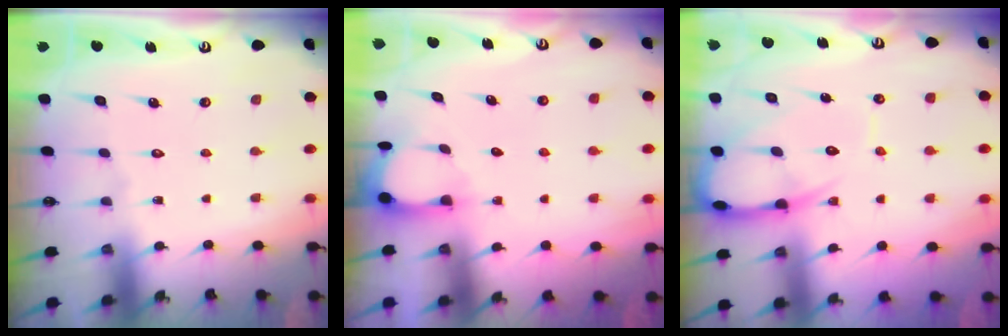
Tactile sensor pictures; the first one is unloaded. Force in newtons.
{"total": 3.1, "press": 3.1, "slide": 0.4}
{"total": 10.2, "press": 10.2, "slide": 1.1}